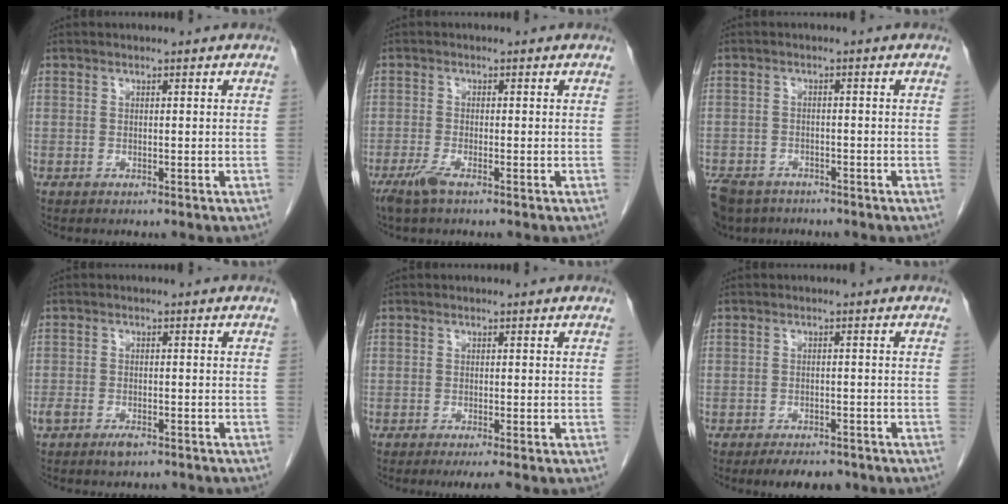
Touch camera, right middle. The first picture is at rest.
{"total": 2.7, "force": [-1.8, 0.3, 2.0], "torque": [-0.049, -0.007, -0.040]}
{"total": 8.6, "force": [-6.8, 4.5, 2.7], "torque": [-0.062, -0.012, -0.107]}
{"total": 4.1, "force": [-3.4, 1.5, 1.9], "torque": [-0.035, -0.004, -0.048]}
{"total": 2.9, "force": [-2.3, -0.3, 1.8], "torque": [-0.020, -0.005, -0.033]}
{"total": 5.4, "force": [-4.4, 2.2, 2.3], "torque": [-0.028, -0.001, -0.059]}